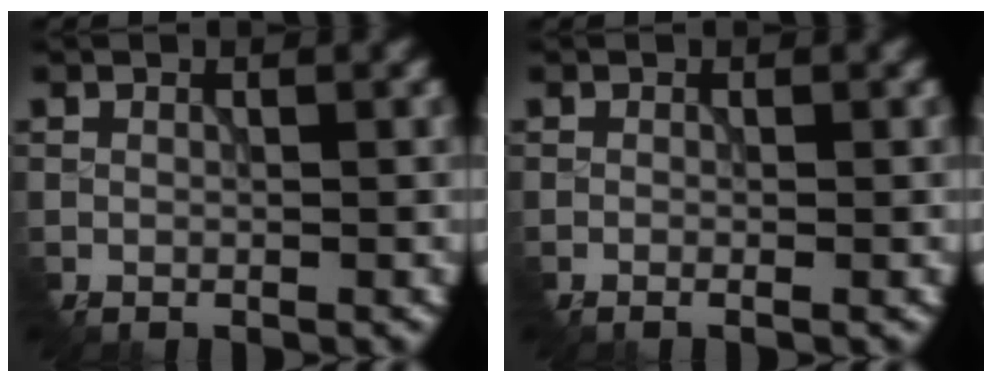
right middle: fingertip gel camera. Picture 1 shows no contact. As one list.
[{"total": 0.9, "force": [-0.5, 0.0, 0.7], "torque": [-0.017, -0.006, -0.010]}]